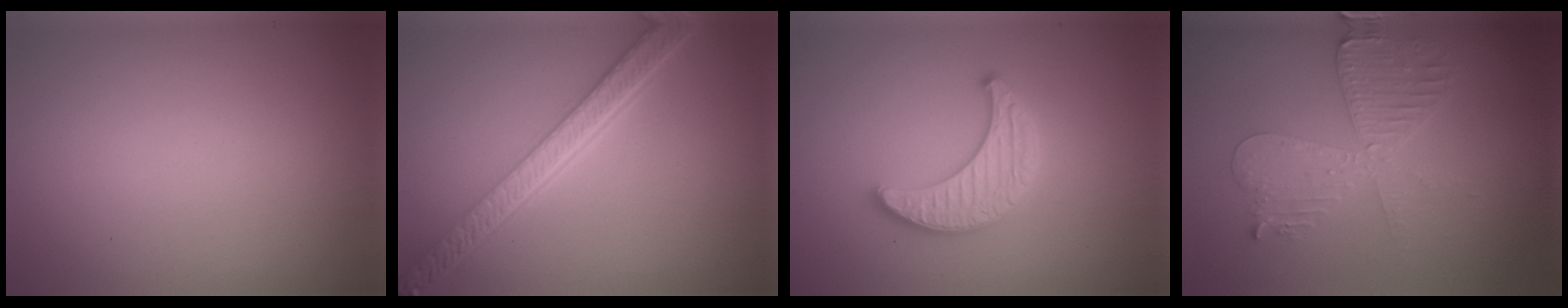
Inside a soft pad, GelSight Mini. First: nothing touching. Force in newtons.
{"total": 6.0, "press": 4.6, "slide": 3.9}
{"total": 3.5, "press": 3.4, "slide": 0.6}
{"total": 3.9, "press": 3.9, "slide": 0.6}